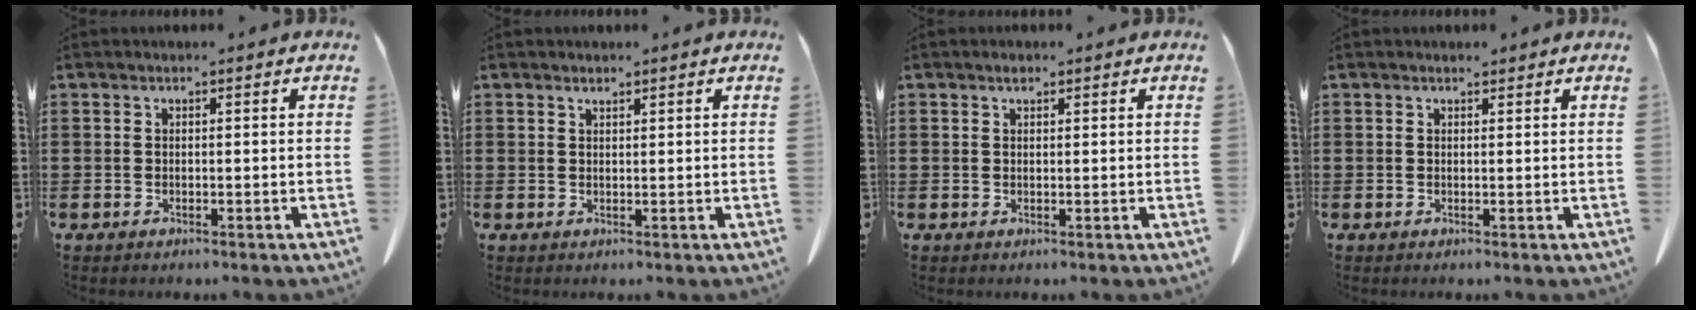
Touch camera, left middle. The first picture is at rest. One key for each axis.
{"total": 0.9, "fx": 0.7, "fy": 0.2, "fz": 0.4, "tx": -0.010, "ty": 0.000, "tz": 0.013}
{"total": 0.8, "fx": 0.6, "fy": 0.3, "fz": 0.5, "tx": -0.010, "ty": 0.001, "tz": 0.012}
{"total": 0.8, "fx": 0.7, "fy": 0.3, "fz": 0.2, "tx": -0.006, "ty": 0.002, "tz": 0.014}